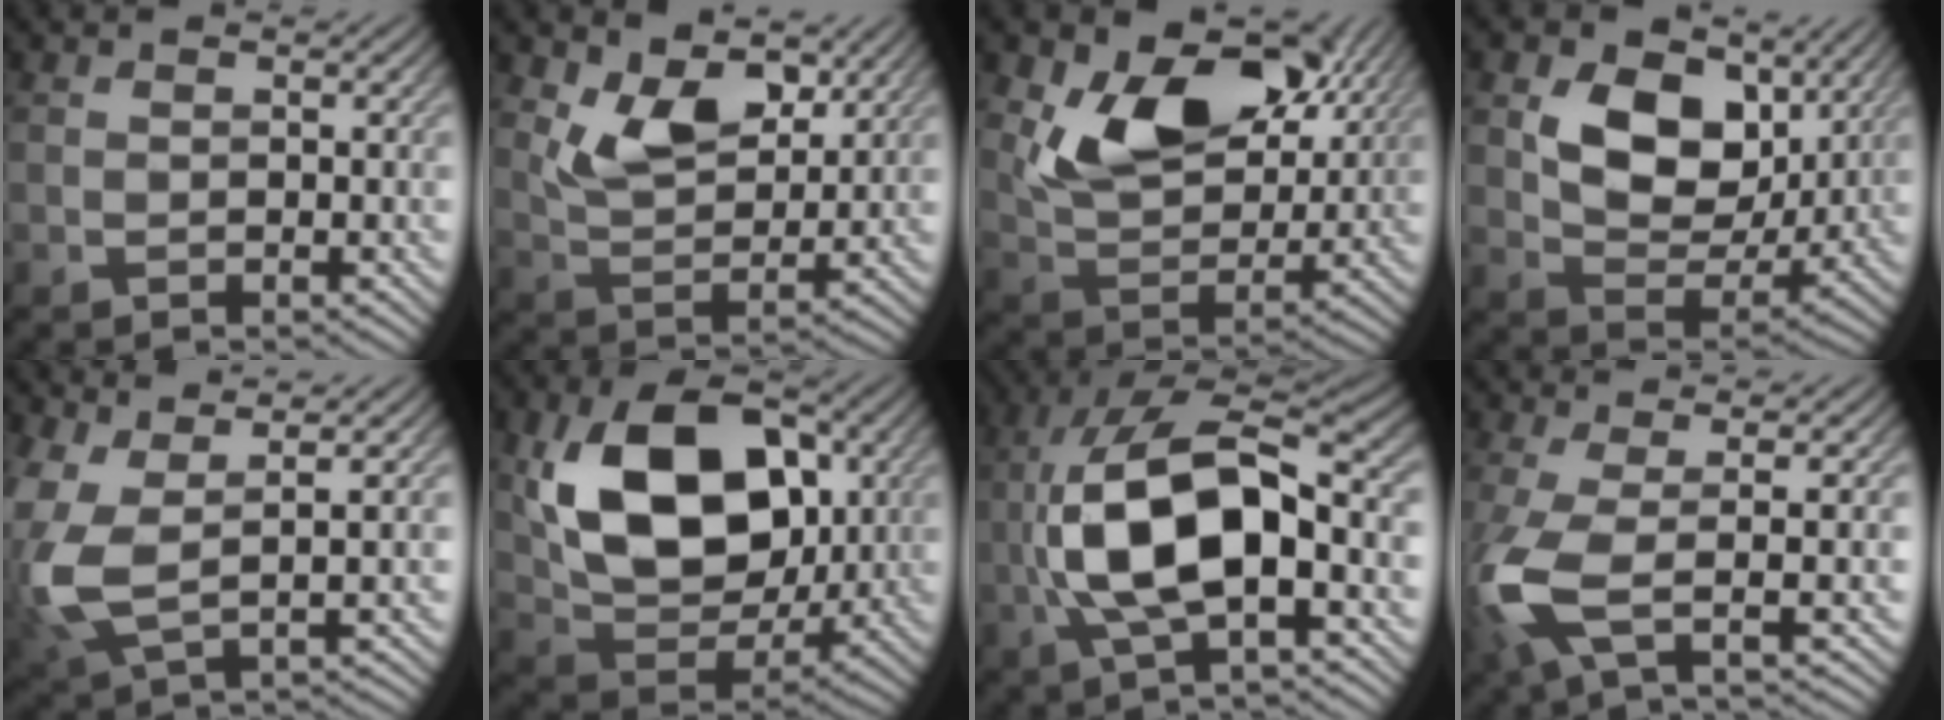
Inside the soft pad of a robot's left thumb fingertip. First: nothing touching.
{"total": 7.2, "force": [4.3, 3.7, 4.3], "torque": [-0.090, -0.015, 0.079]}
{"total": 11.2, "force": [5.4, 7.0, 7.0], "torque": [-0.129, -0.013, 0.097]}
{"total": 11.0, "force": [3.8, 7.4, 7.2], "torque": [-0.136, -0.008, 0.061]}
{"total": 6.6, "force": [1.7, 2.9, 5.7], "torque": [-0.146, -0.005, 0.032]}
{"total": 14.6, "force": [3.3, 9.7, 10.4], "torque": [-0.196, -0.006, 0.065]}
{"total": 14.2, "force": [-1.6, 5.7, 12.9], "torque": [-0.265, 0.003, -0.037]}
{"total": 6.9, "force": [-0.9, 1.6, 6.6], "torque": [-0.161, -0.011, -0.023]}